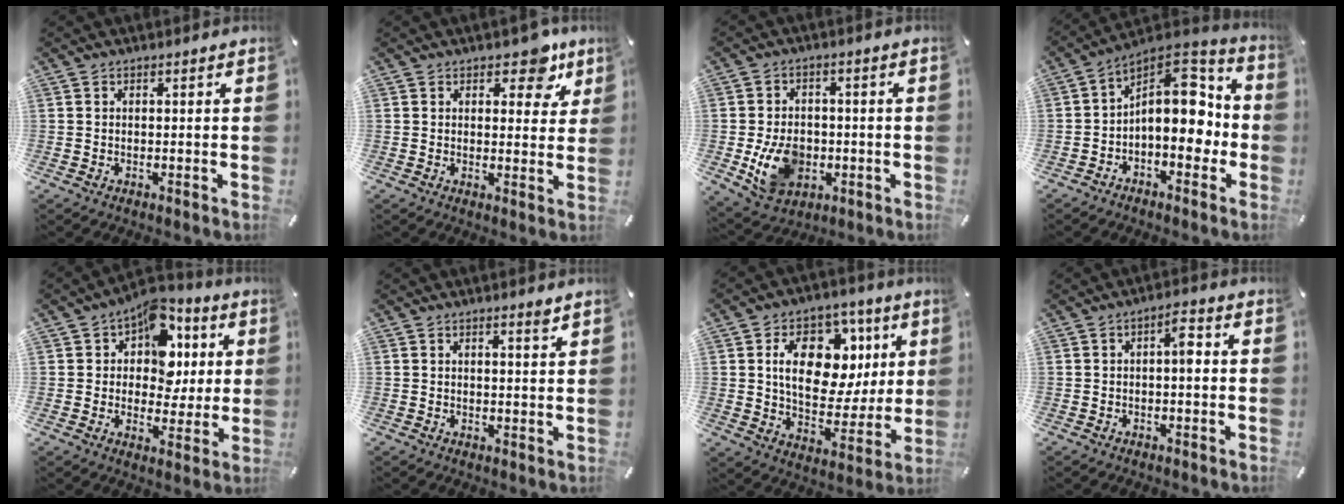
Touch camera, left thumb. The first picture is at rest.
{"total": 7.6, "force": [4.9, 4.0, 4.2], "torque": [-0.024, -0.032, 0.076]}
{"total": 10.7, "force": [-2.2, 8.4, 6.3], "torque": [-0.126, 0.004, -0.039]}
{"total": 13.9, "force": [0.0, 8.5, 11.1], "torque": [-0.145, -0.013, -0.007]}
{"total": 12.5, "force": [4.9, 9.3, 6.7], "torque": [-0.095, -0.034, 0.088]}
{"total": 2.1, "force": [1.5, 0.1, 1.4], "torque": [-0.021, -0.005, 0.025]}
{"total": 17.5, "force": [5.7, 12.0, 11.4], "torque": [-0.173, -0.009, 0.104]}
{"total": 4.4, "force": [-0.1, 1.5, 4.2], "torque": [-0.063, 0.011, -0.010]}